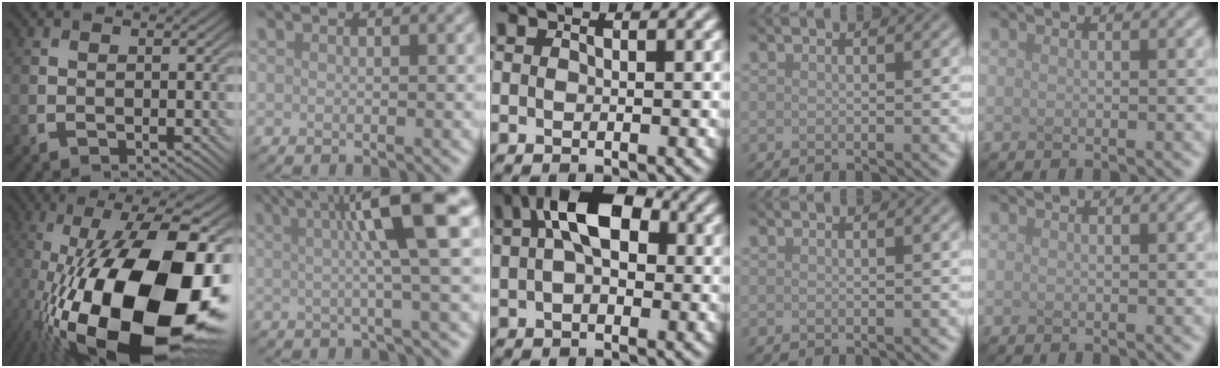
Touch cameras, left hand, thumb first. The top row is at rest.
{"thumb": {"total": 22.6, "force": [-6.2, 9.4, 19.6], "torque": [-0.363, -0.015, -0.096]}, "index": {"total": 9.0, "force": [2.2, 1.3, 8.6], "torque": [-0.106, 0.019, 0.028]}, "middle": {"total": 7.5, "force": [1.7, 4.3, 5.9], "torque": [-0.106, 0.022, 0.018]}}